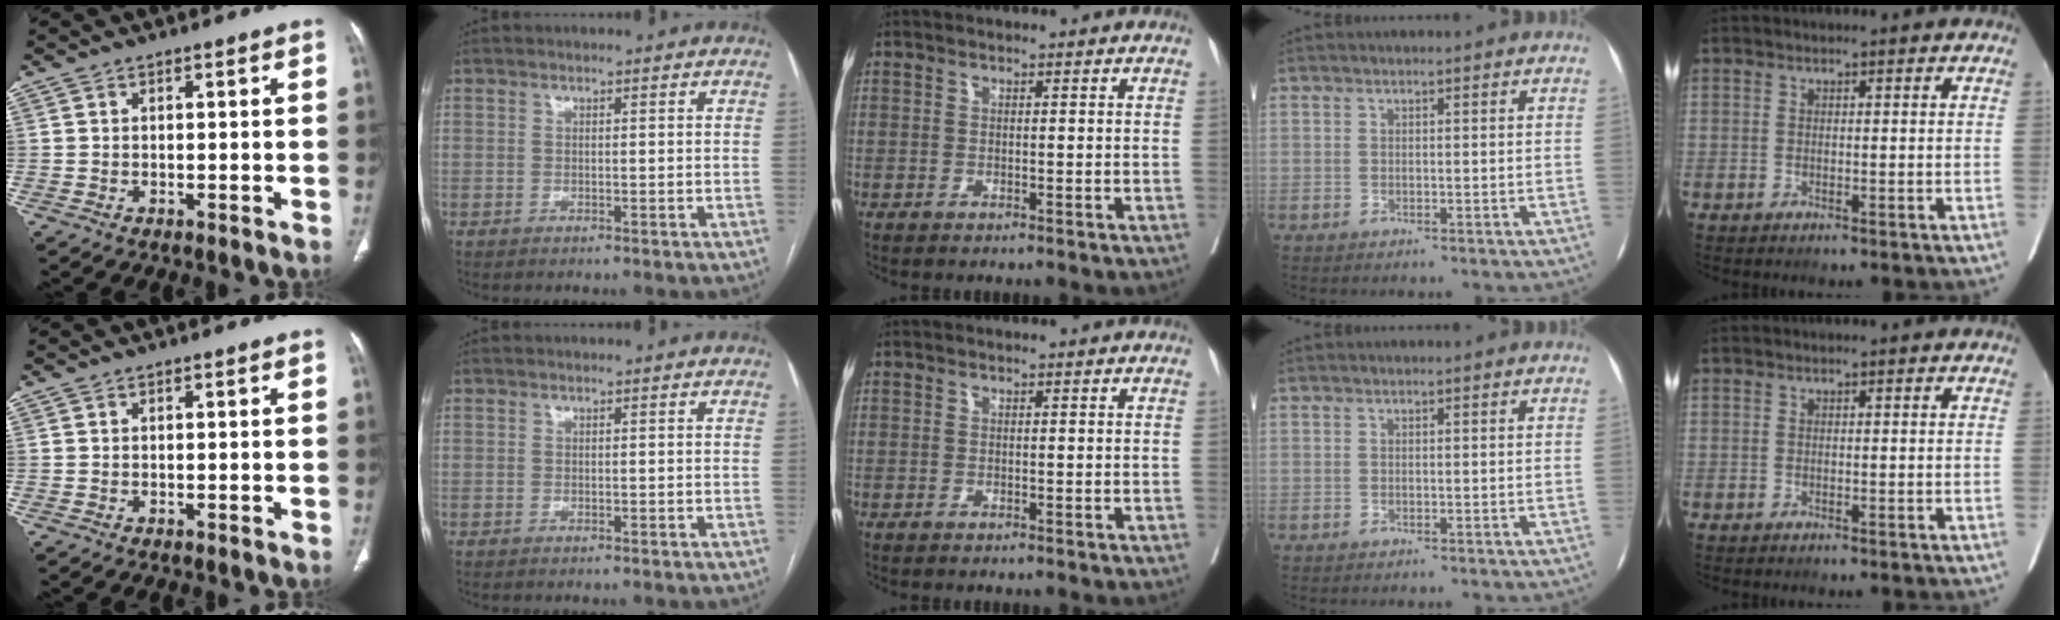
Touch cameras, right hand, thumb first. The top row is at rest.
{}